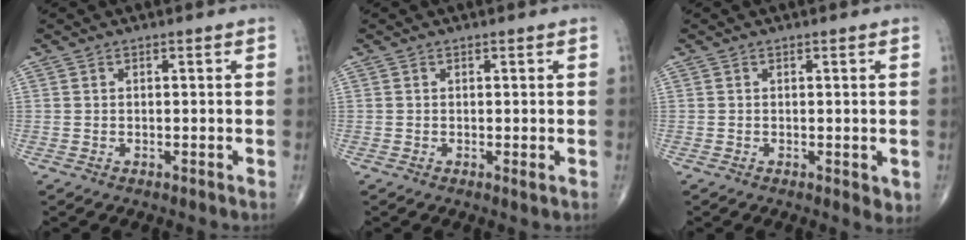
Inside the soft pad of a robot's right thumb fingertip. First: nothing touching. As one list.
[{"total": 0.5, "force": [0.1, 0.1, 0.5], "torque": [-0.009, -0.003, -0.002]}, {"total": 2.1, "force": [-0.3, 0.9, 1.8], "torque": [-0.017, -0.005, -0.004]}]